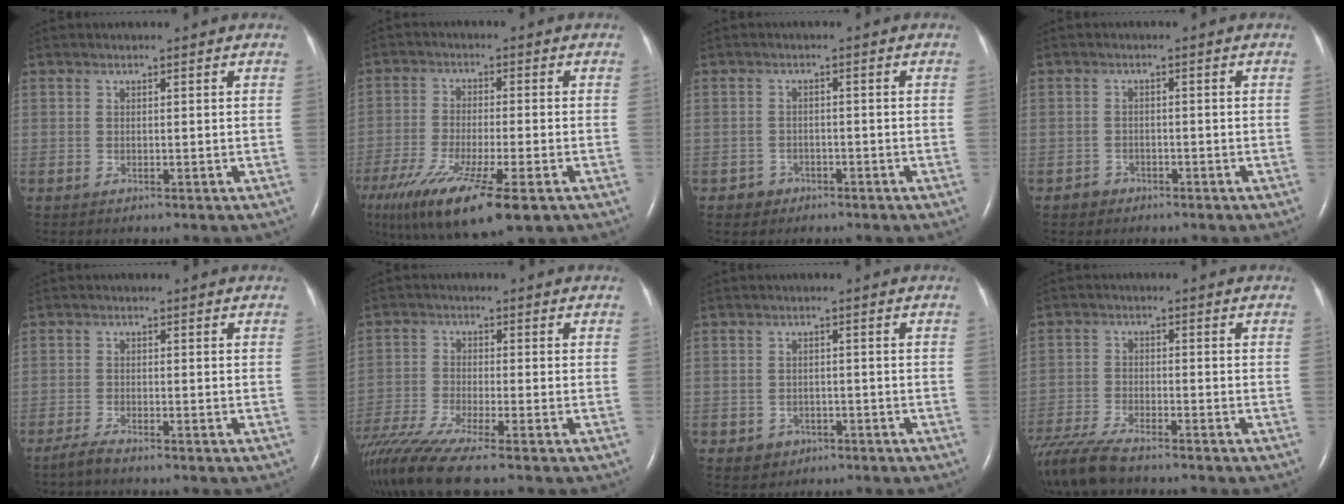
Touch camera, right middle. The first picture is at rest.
{"total": 17.7, "force": [-10.6, 3.6, 13.7], "torque": [-0.259, -0.052, -0.175]}
{"total": 2.3, "force": [-1.4, 1.8, -0.2], "torque": [0.001, 0.011, -0.023]}
{"total": 1.8, "force": [-1.3, 1.3, -0.2], "torque": [-0.001, 0.008, -0.023]}
{"total": 1.9, "force": [-1.7, 0.0, 0.9], "torque": [-0.030, -0.006, -0.036]}
{"total": 10.7, "force": [-8.5, -0.2, 6.5], "torque": [-0.125, -0.030, -0.150]}
{"total": 2.9, "force": [-1.4, 2.5, 0.5], "torque": [-0.005, 0.009, -0.013]}
{"total": 9.7, "force": [-8.3, 1.5, 5.0], "torque": [-0.099, -0.025, -0.148]}